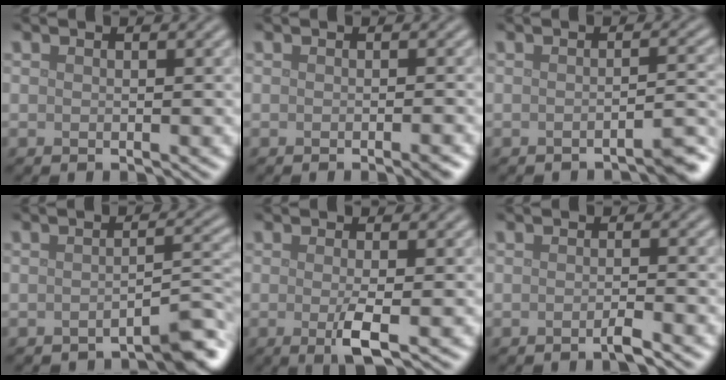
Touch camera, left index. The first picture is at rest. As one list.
[{"total": 1.7, "force": [-0.8, 0.4, 1.4], "torque": [-0.011, -0.001, -0.012]}, {"total": 2.3, "force": [-1.9, 0.3, 1.4], "torque": [-0.008, 0.006, -0.034]}, {"total": 3.2, "force": [-2.6, 0.4, 1.8], "torque": [-0.018, 0.011, -0.041]}, {"total": 3.0, "force": [-0.6, 0.5, 2.9], "torque": [-0.054, -0.010, -0.012]}, {"total": 1.4, "force": [-0.8, 0.1, 1.1], "torque": [-0.018, -0.001, -0.019]}]